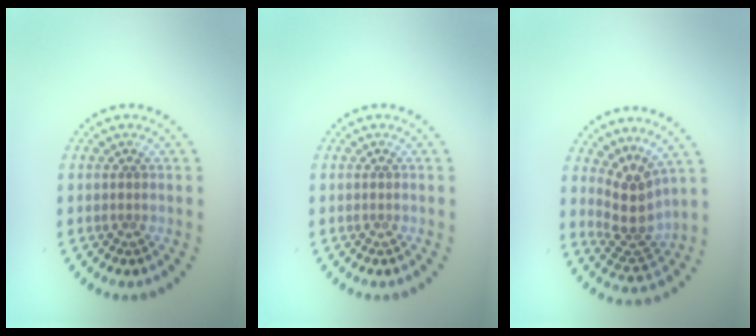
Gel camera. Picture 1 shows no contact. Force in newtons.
{"total": 0.0}
{"total": 3.8, "press": 2.6, "slide": 2.7}